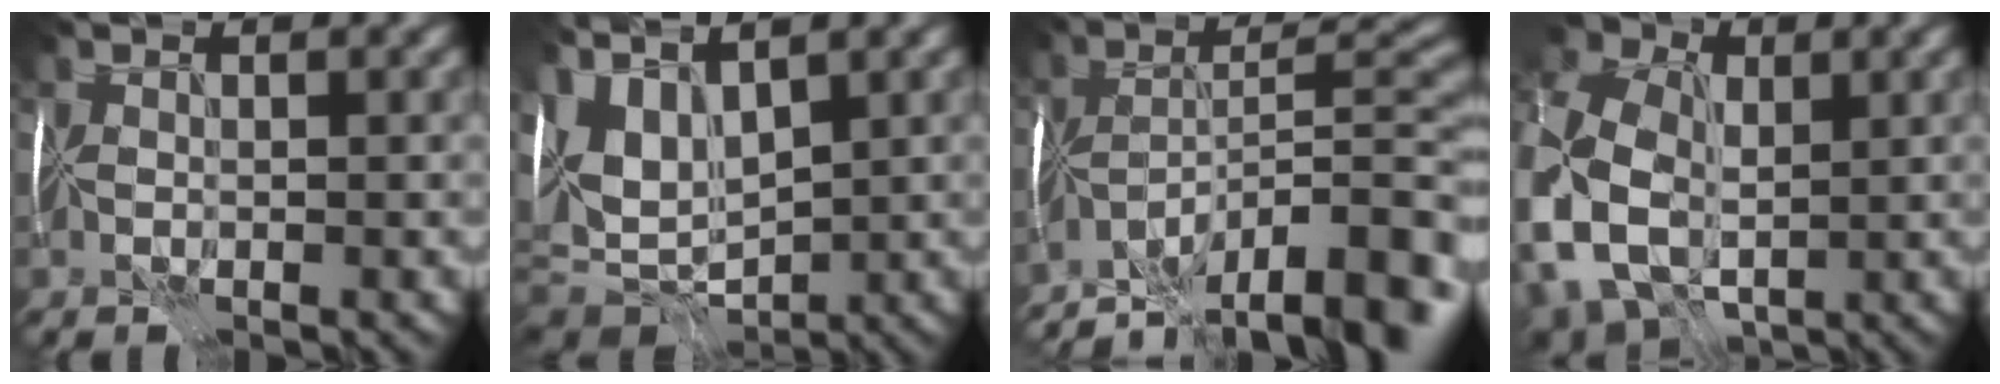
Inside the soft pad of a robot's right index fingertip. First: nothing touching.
{"total": 7.9, "force": [1.3, 4.4, 6.5], "torque": [-0.133, -0.003, 0.037]}
{"total": 13.9, "force": [-10.8, 2.8, 8.4], "torque": [-0.132, 0.007, -0.167]}
{"total": 14.9, "force": [-1.8, 11.7, 9.0], "torque": [-0.210, -0.005, -0.055]}